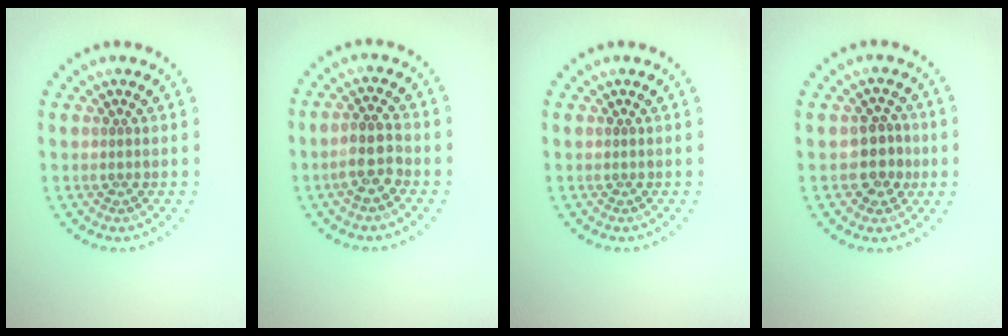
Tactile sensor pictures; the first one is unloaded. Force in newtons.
{"total": 2.8, "press": 2.6, "slide": 1.0}
{"total": 0.0}
{"total": 2.8, "press": 2.6, "slide": 1.1}